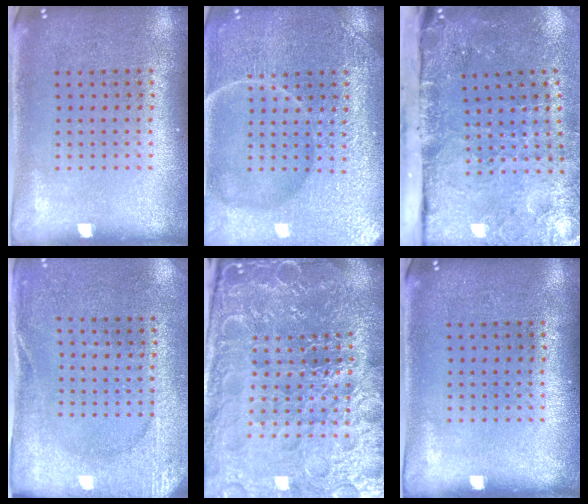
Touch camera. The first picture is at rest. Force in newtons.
{"total": 7.4, "press": 7.4, "slide": 0.9}
{"total": 4.8, "press": 3.7, "slide": 3.0}
{"total": 2.6, "press": 2.5, "slide": 0.7}
{"total": 5.5, "press": 5.1, "slide": 2.2}
{"total": 0.0}